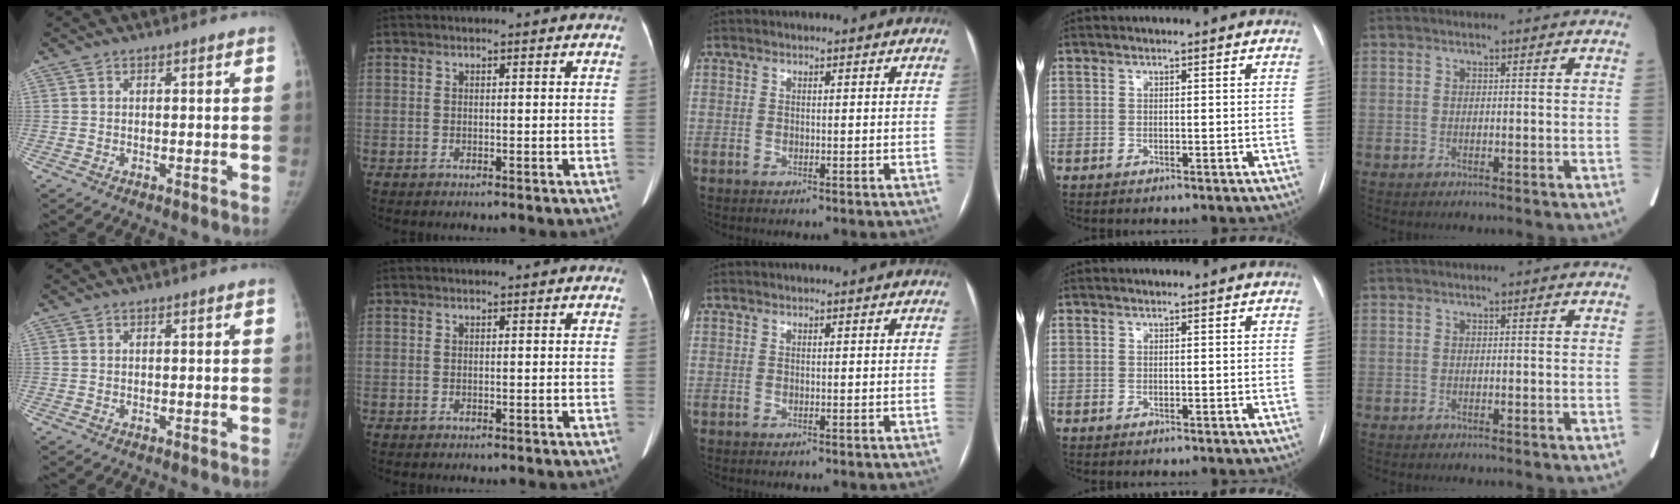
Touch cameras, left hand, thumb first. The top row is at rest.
{}